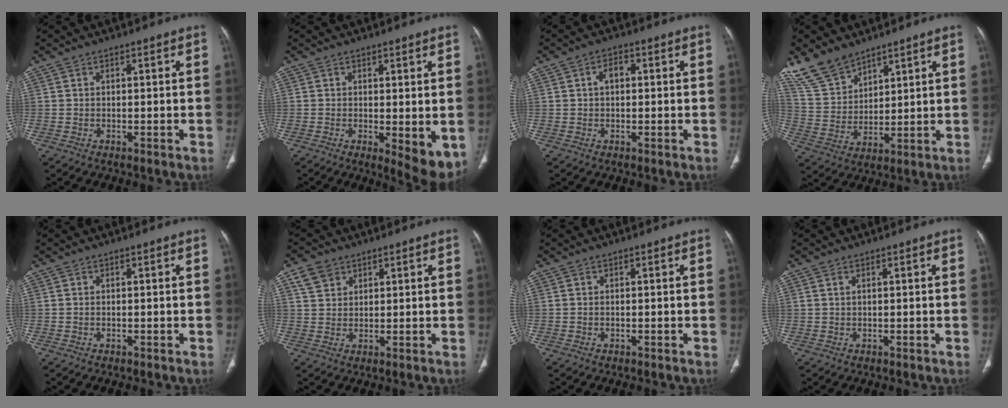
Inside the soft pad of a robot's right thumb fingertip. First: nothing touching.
{"total": 6.9, "force": [-0.9, 2.5, 6.3], "torque": [-0.081, -0.020, -0.007]}
{"total": 2.6, "force": [0.3, 1.7, 1.9], "torque": [-0.028, 0.012, 0.002]}
{"total": 9.7, "force": [7.8, 4.9, 3.0], "torque": [-0.050, -0.034, 0.171]}
{"total": 0.0}
{"total": 4.6, "force": [2.6, 3.4, 1.7], "torque": [-0.021, -0.006, 0.053]}
{"total": 0.0}
{"total": 0.6, "force": [0.3, 0.2, 0.5], "torque": [-0.013, 0.005, 0.007]}